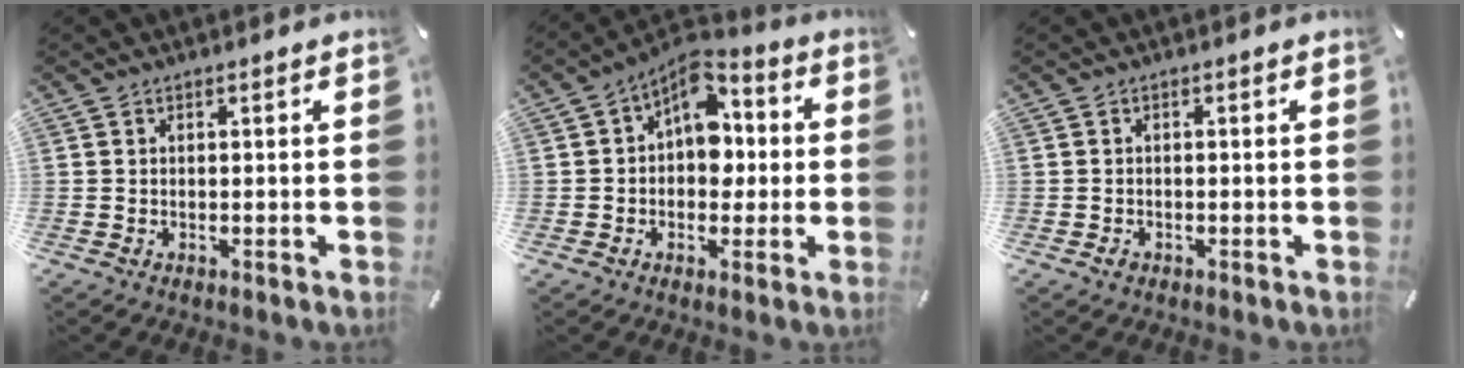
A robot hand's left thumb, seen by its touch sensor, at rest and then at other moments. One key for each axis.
{"total": 10.1, "fx": 2.2, "fy": 7.5, "fz": 6.2, "tx": -0.079, "ty": -0.018, "tz": 0.037}
{"total": 1.2, "fx": -0.6, "fy": 0.8, "fz": 0.6, "tx": -0.011, "ty": 0.003, "tz": -0.012}